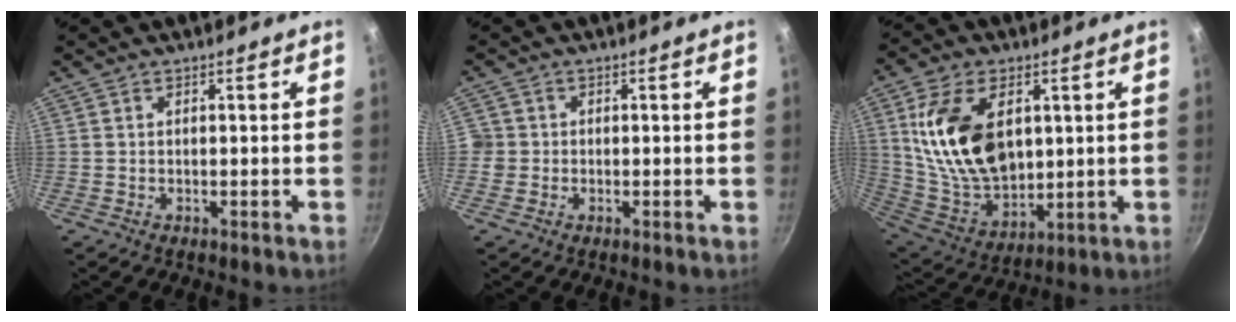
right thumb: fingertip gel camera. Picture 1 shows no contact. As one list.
[{"total": 2.4, "force": [-0.4, 2.3, 0.4], "torque": [0.003, 0.009, -0.009]}, {"total": 20.4, "force": [4.6, 12.9, 15.1], "torque": [-0.253, -0.028, 0.102]}]